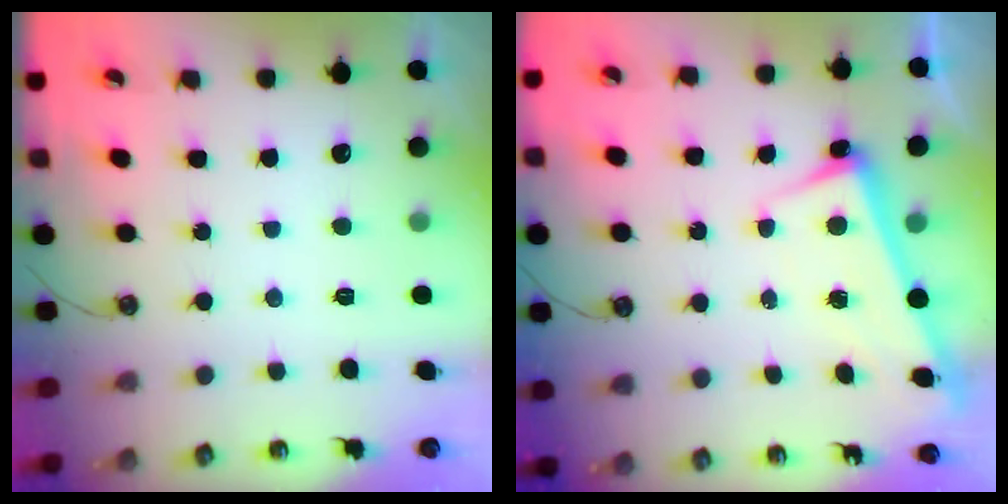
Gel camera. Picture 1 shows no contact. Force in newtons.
{"total": 2.6, "press": 2.5, "slide": 0.7}